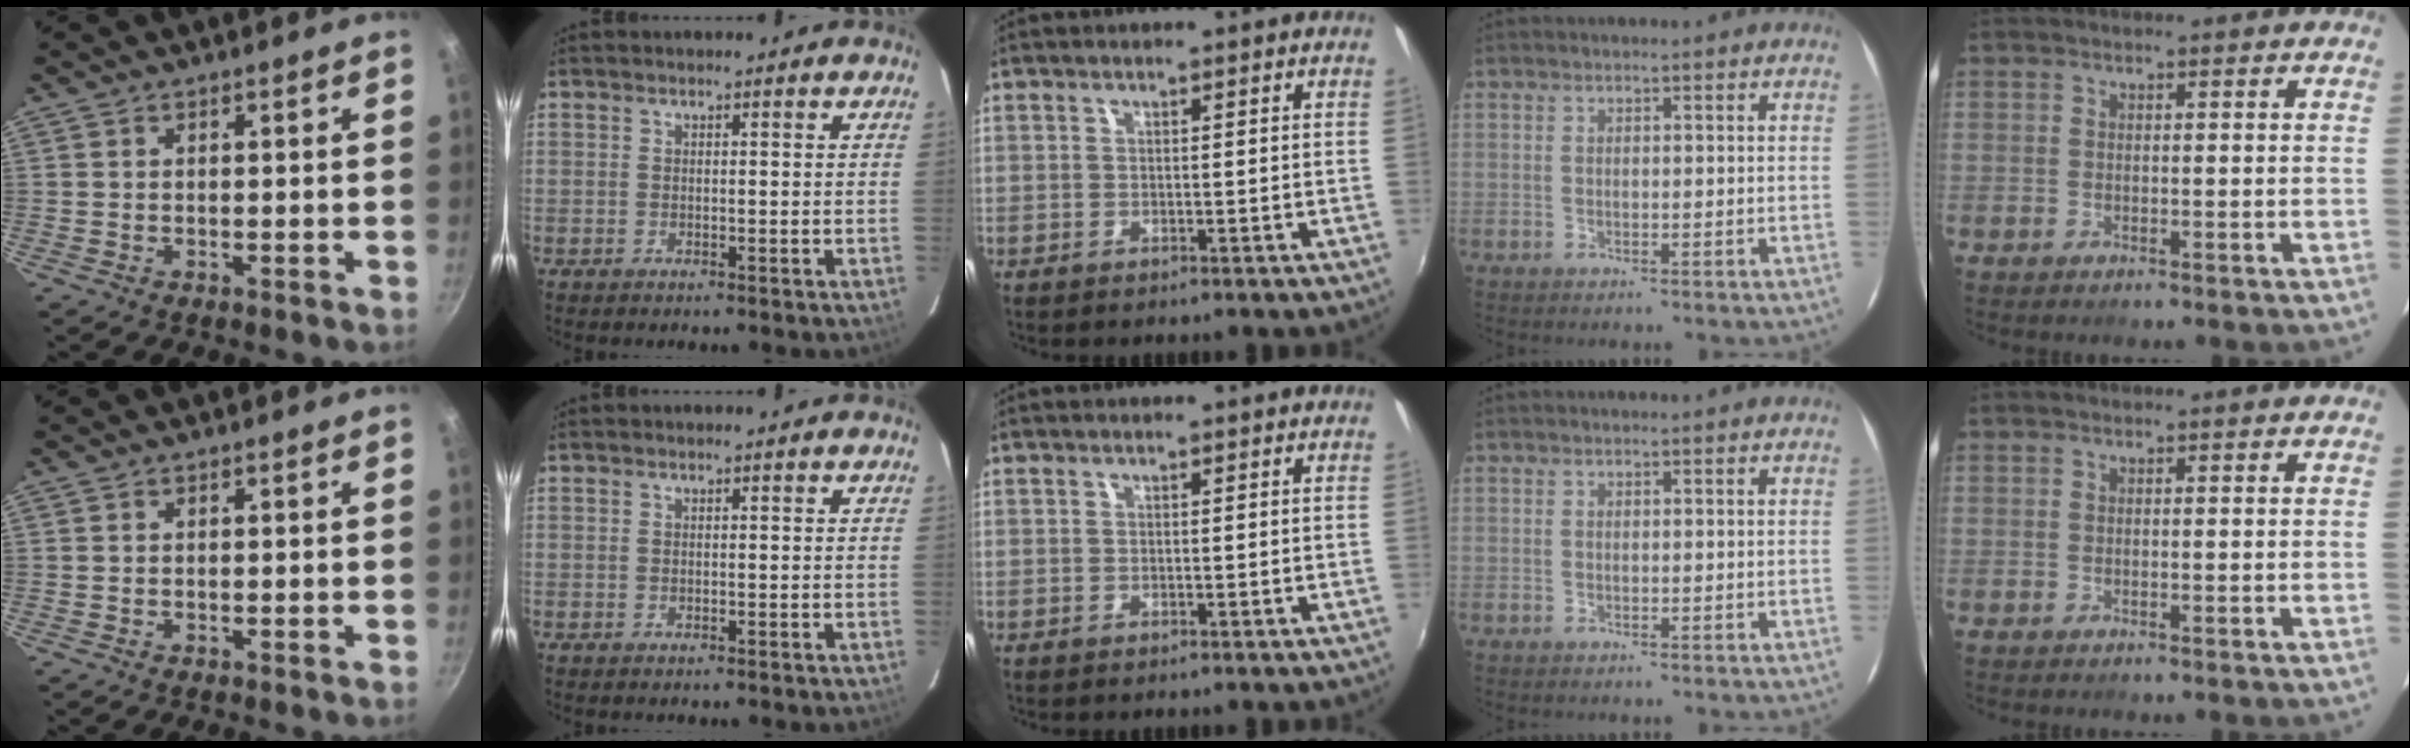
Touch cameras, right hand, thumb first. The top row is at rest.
{}